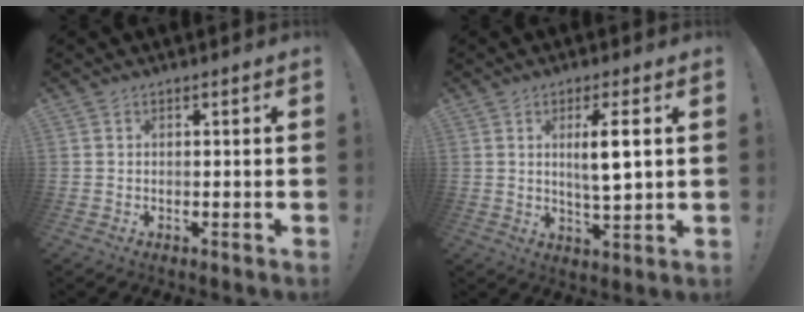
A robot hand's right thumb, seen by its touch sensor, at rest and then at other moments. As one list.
[{"total": 7.4, "force": [2.0, 1.1, 7.0], "torque": [-0.109, -0.008, 0.028]}]